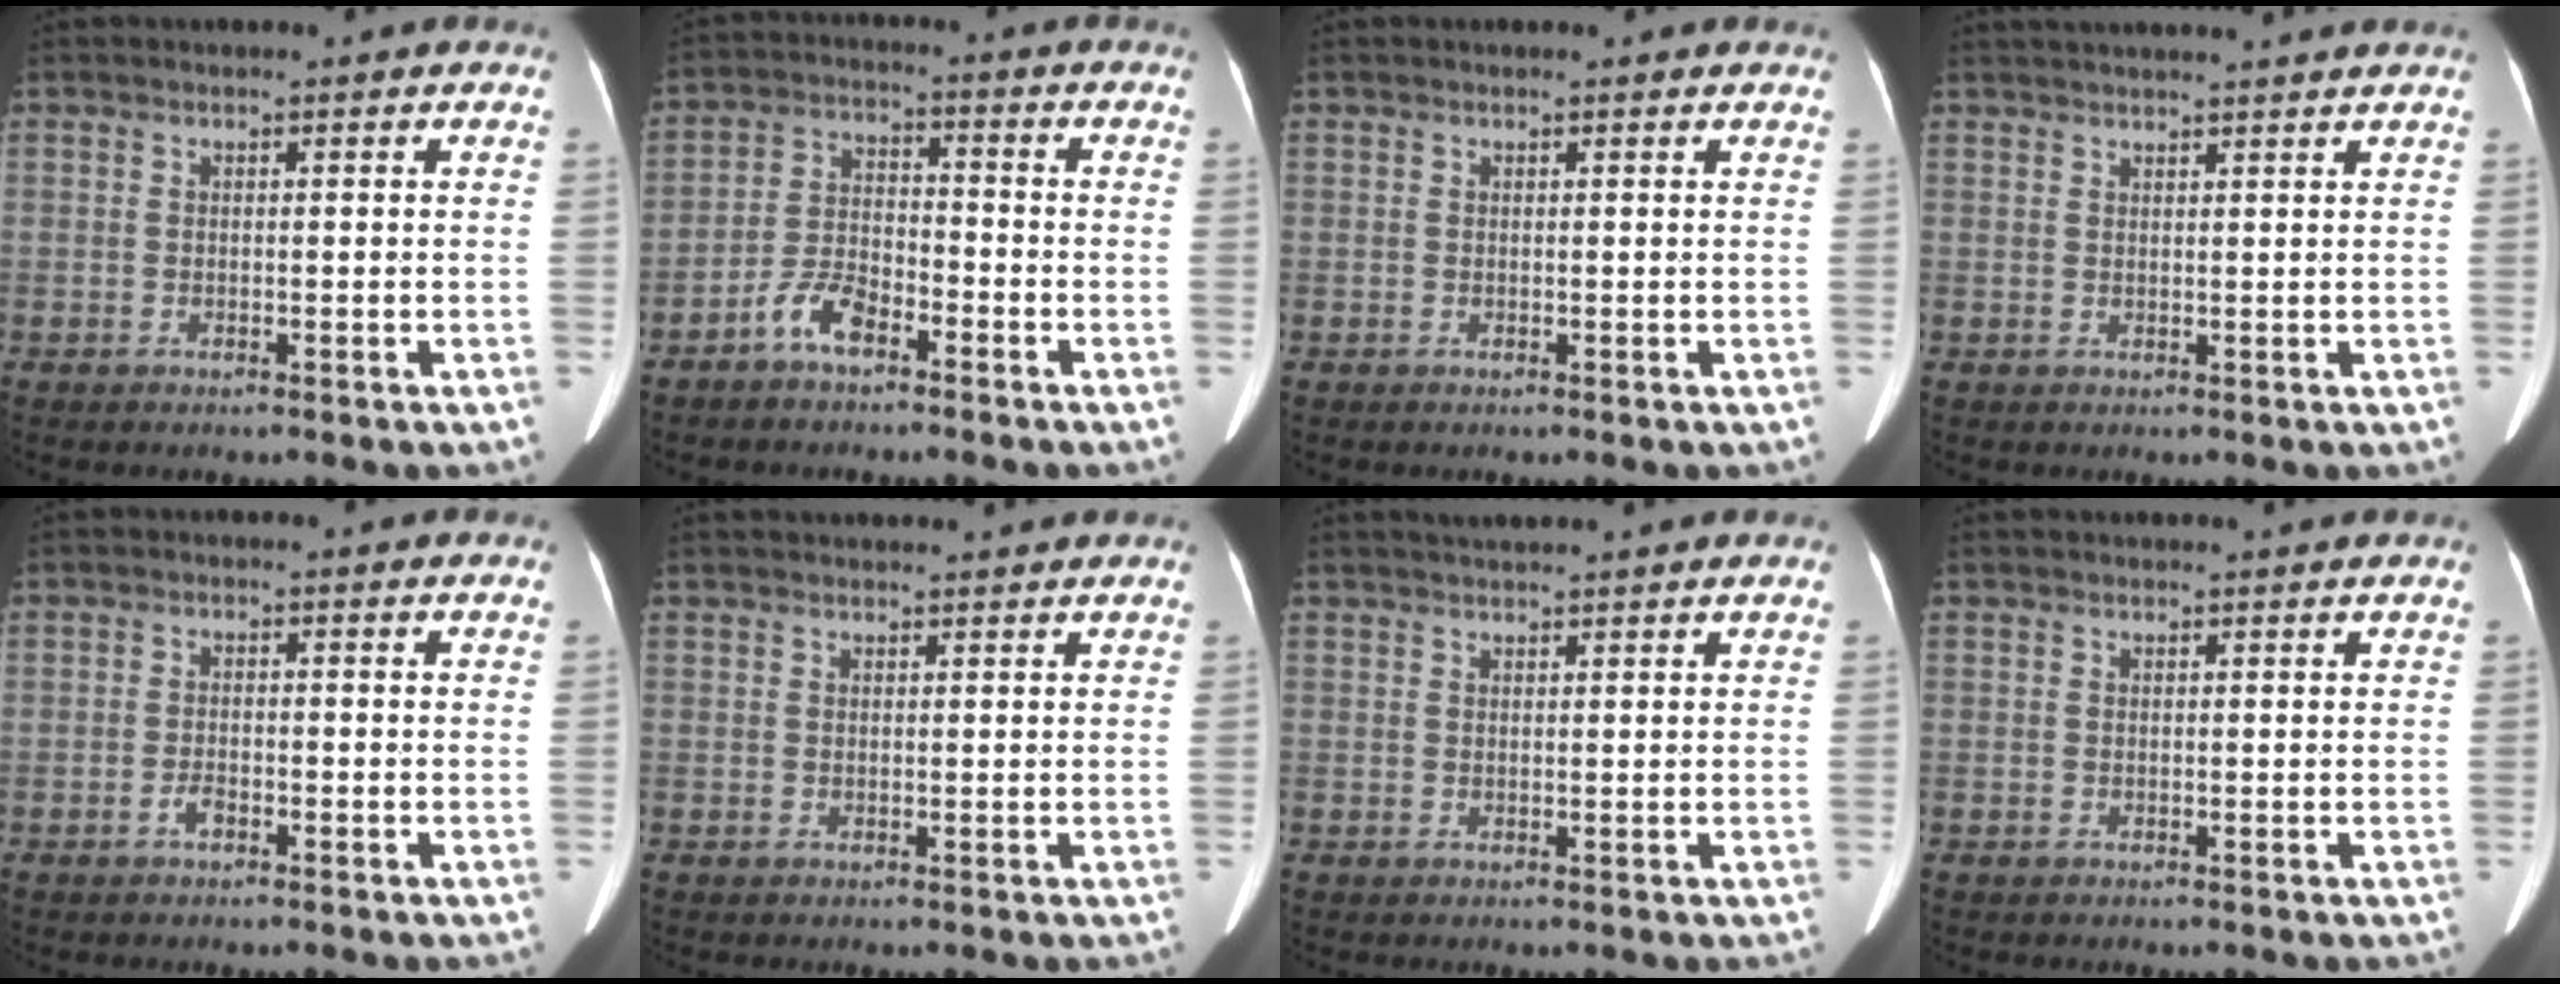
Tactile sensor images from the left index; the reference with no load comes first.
{"total": 5.7, "force": [-4.0, 2.2, 3.4], "torque": [-0.080, 0.009, -0.077]}
{"total": 1.8, "force": [1.7, 0.4, 0.6], "torque": [-0.014, 0.008, 0.009]}
{"total": 10.1, "force": [9.3, -0.1, 4.1], "torque": [-0.064, 0.030, 0.119]}
{"total": 1.5, "force": [-1.0, 0.5, 1.0], "torque": [-0.020, 0.001, -0.018]}
{"total": 4.7, "force": [4.6, 0.1, 1.2], "torque": [-0.015, 0.023, 0.052]}
{"total": 4.1, "force": [3.7, -0.3, 1.7], "torque": [-0.024, 0.028, 0.052]}
{"total": 2.5, "force": [2.4, -0.2, 0.8], "torque": [-0.011, 0.013, 0.027]}